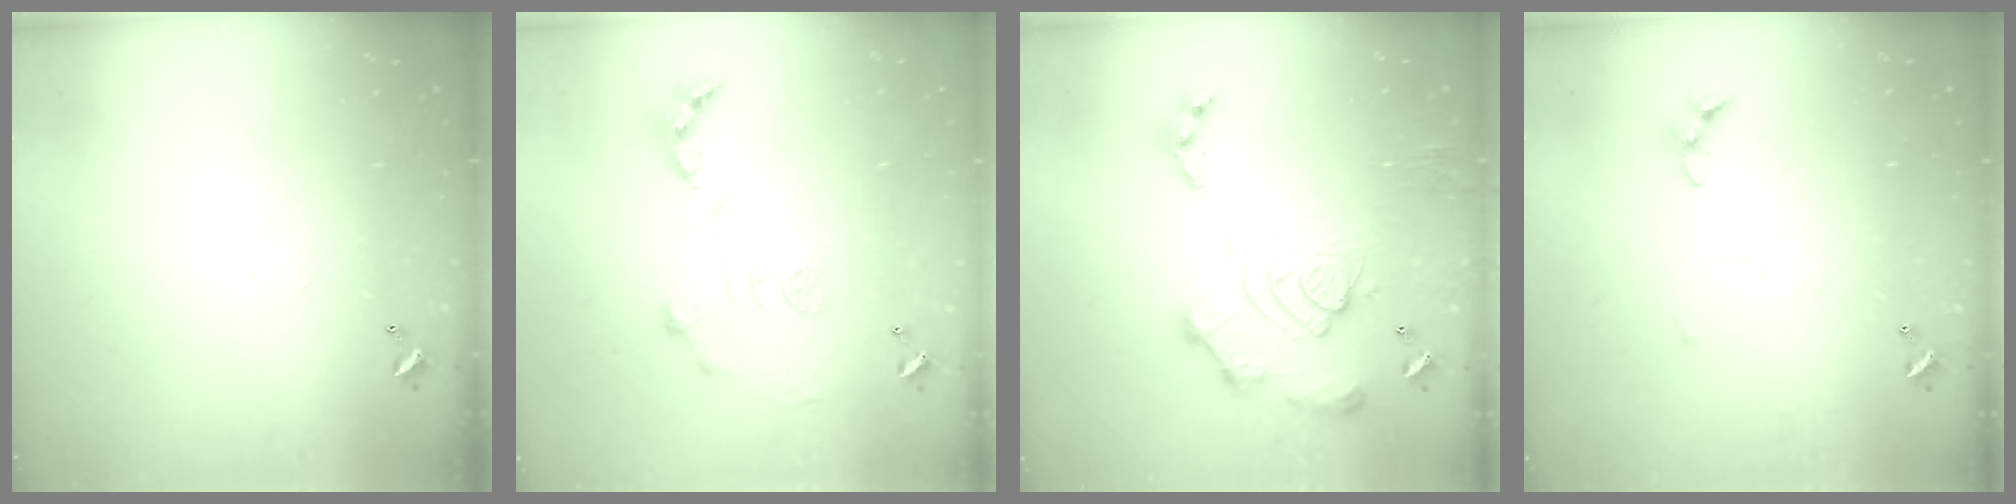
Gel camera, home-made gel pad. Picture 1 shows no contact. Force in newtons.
{"total": 1.2, "press": 0.4, "slide": 1.1}
{"total": 17.1, "press": 17.0, "slide": 1.6}
{"total": 7.0, "press": 7.0, "slide": 0.4}